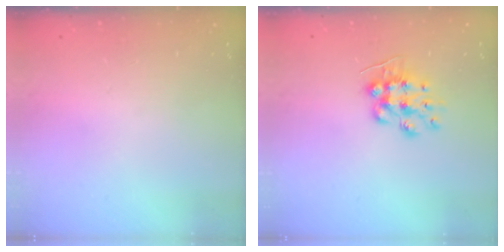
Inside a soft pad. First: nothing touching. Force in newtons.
{"total": 9.1, "press": 9.1, "slide": 0.2}